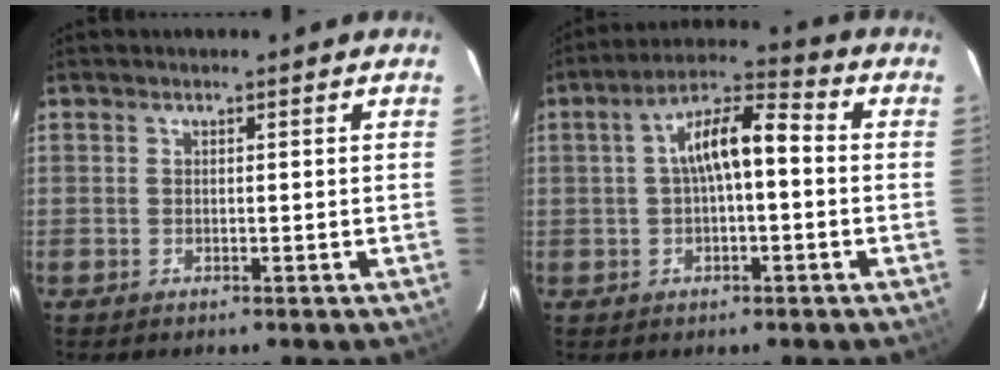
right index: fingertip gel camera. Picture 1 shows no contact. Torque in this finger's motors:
{"motor_torque": [1.17, 0.14, 0.73, 0.14]}